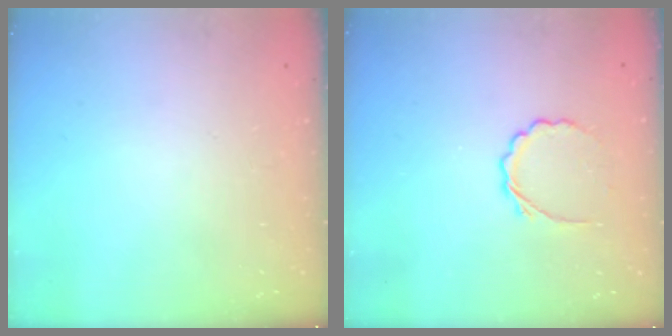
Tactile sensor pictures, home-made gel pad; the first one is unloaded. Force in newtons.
{"total": 3.1, "press": 2.9, "slide": 1.1}